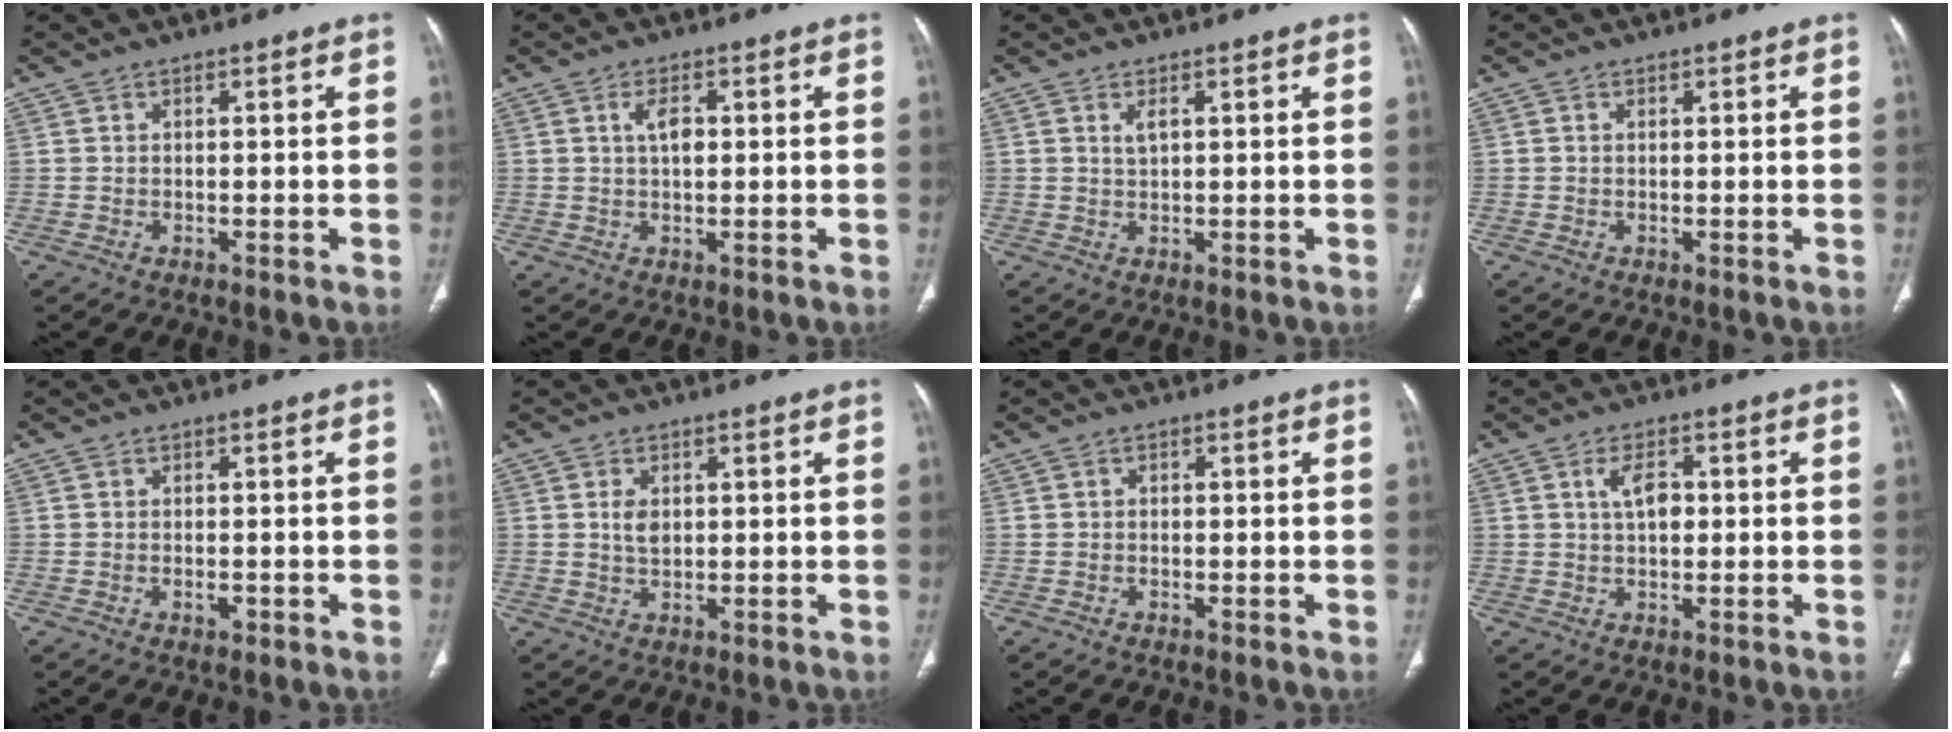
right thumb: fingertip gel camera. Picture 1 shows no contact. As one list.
[{"total": 3.5, "force": [0.7, 1.7, 3.0], "torque": [-0.054, 0.000, 0.012]}, {"total": 1.7, "force": [0.7, 0.7, 1.4], "torque": [-0.029, 0.000, 0.016]}, {"total": 0.0}, {"total": 1.3, "force": [-0.5, 0.8, 0.9], "torque": [-0.008, 0.002, -0.006]}, {"total": 3.0, "force": [0.5, 2.0, 2.1], "torque": [-0.033, -0.003, 0.011]}, {"total": 0.6, "force": [-0.1, 0.6, 0.3], "torque": [0.000, 0.003, -0.006]}, {"total": 4.6, "force": [0.8, 2.5, 3.8], "torque": [-0.067, 0.002, 0.013]}]